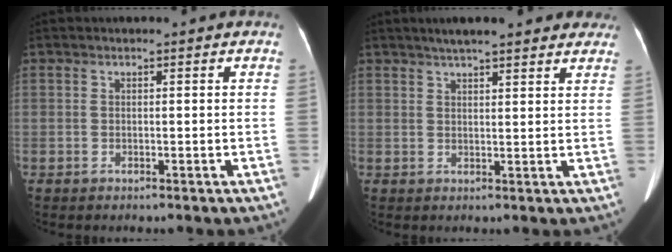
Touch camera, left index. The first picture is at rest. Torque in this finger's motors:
{"motor_torque": [0.02, -0.19, 0.00, 0.03]}